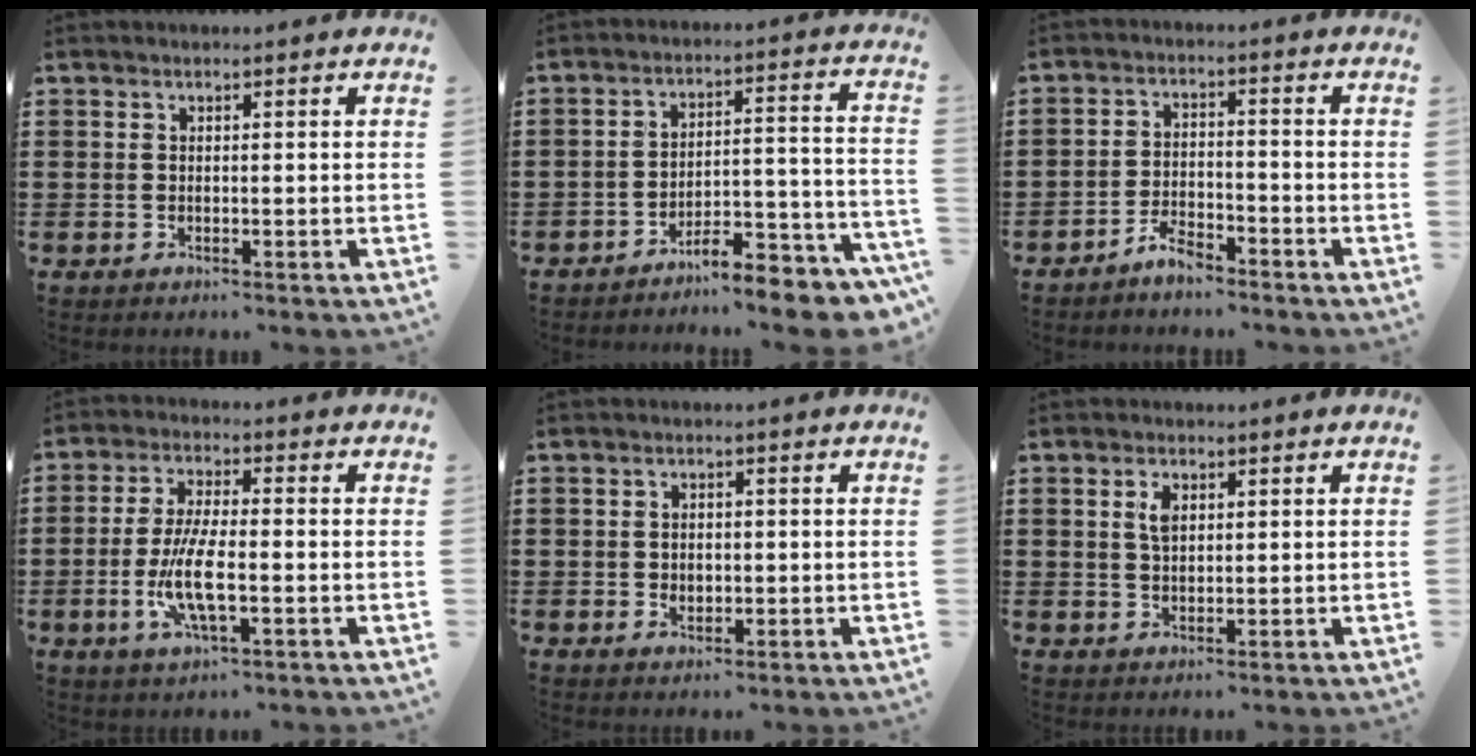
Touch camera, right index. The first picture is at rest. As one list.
[{"total": 7.4, "force": [-7.0, 0.8, 2.3], "torque": [-0.026, 0.013, -0.134]}, {"total": 3.5, "force": [-3.3, 0.7, 0.9], "torque": [-0.027, 0.007, -0.068]}, {"total": 8.0, "force": [-2.3, 2.3, 7.3], "torque": [-0.163, -0.014, -0.047]}, {"total": 1.7, "force": [-0.2, 1.2, 1.1], "torque": [-0.023, 0.006, -0.005]}, {"total": 2.6, "force": [1.0, 1.4, 2.0], "torque": [-0.044, 0.007, 0.016]}]